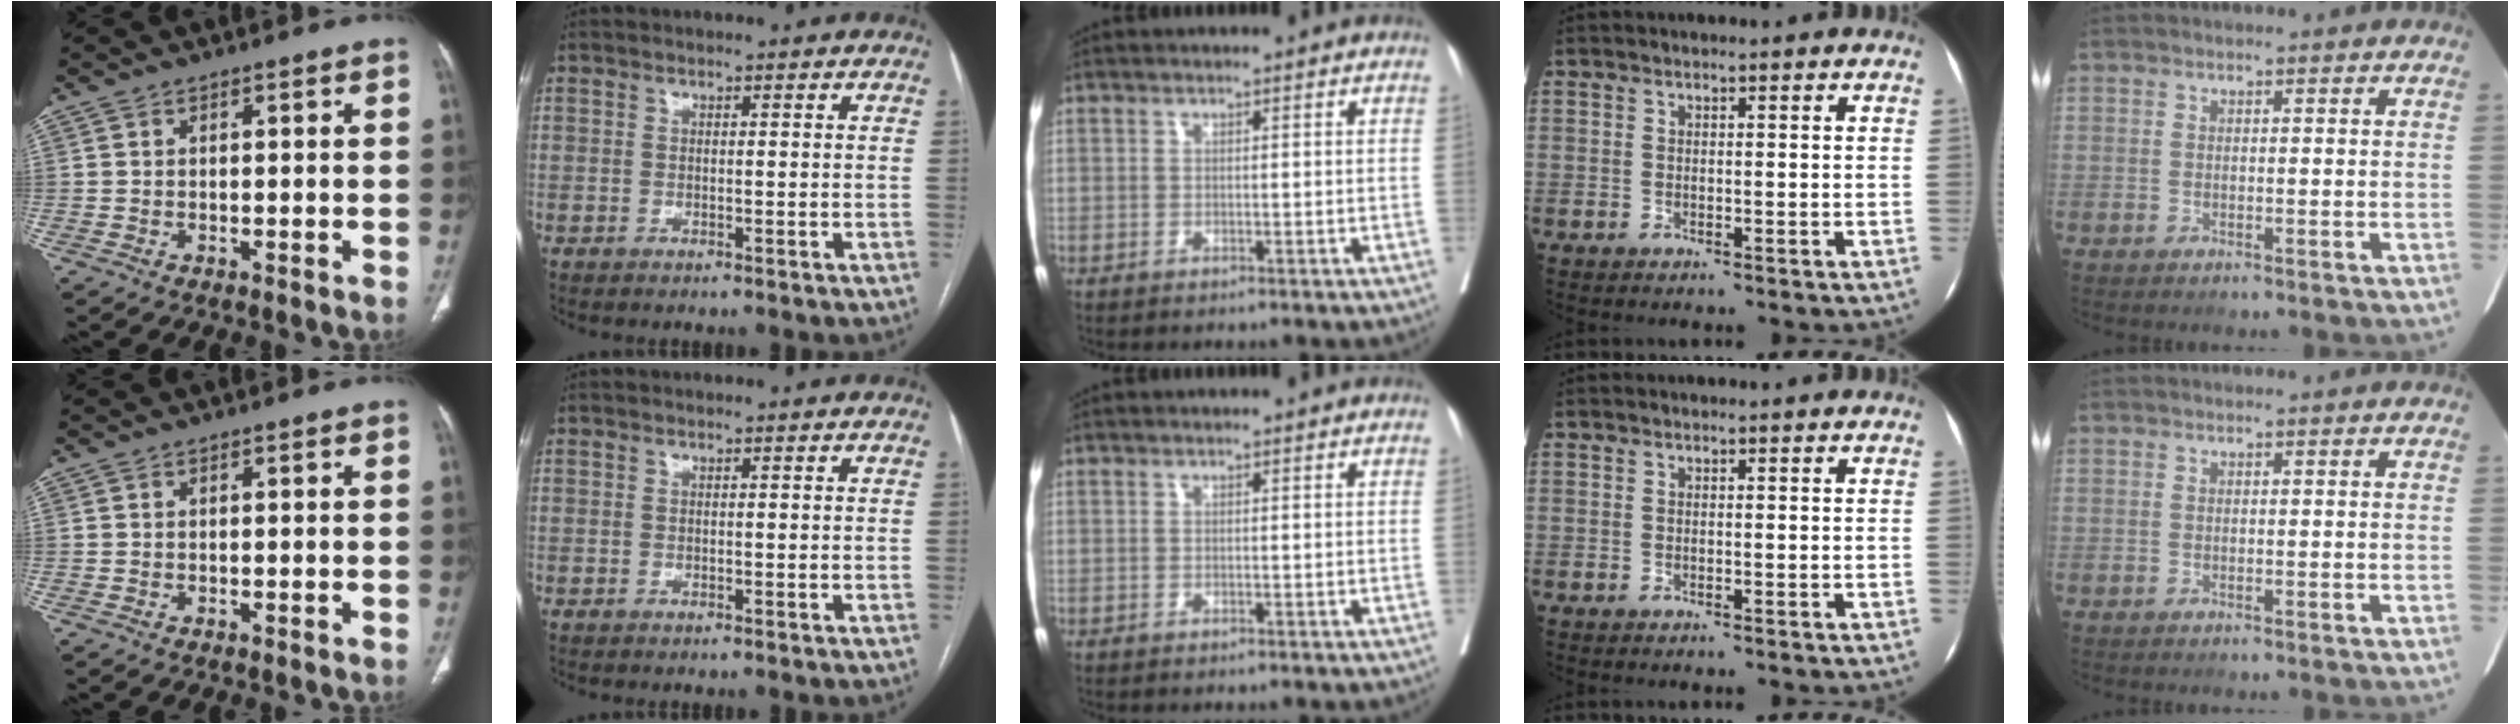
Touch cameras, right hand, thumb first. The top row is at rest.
{}